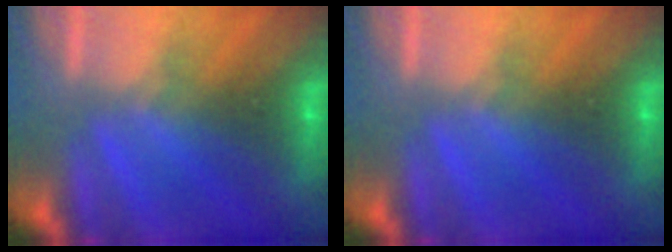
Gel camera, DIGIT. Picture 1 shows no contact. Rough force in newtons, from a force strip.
{"total": 0.0}